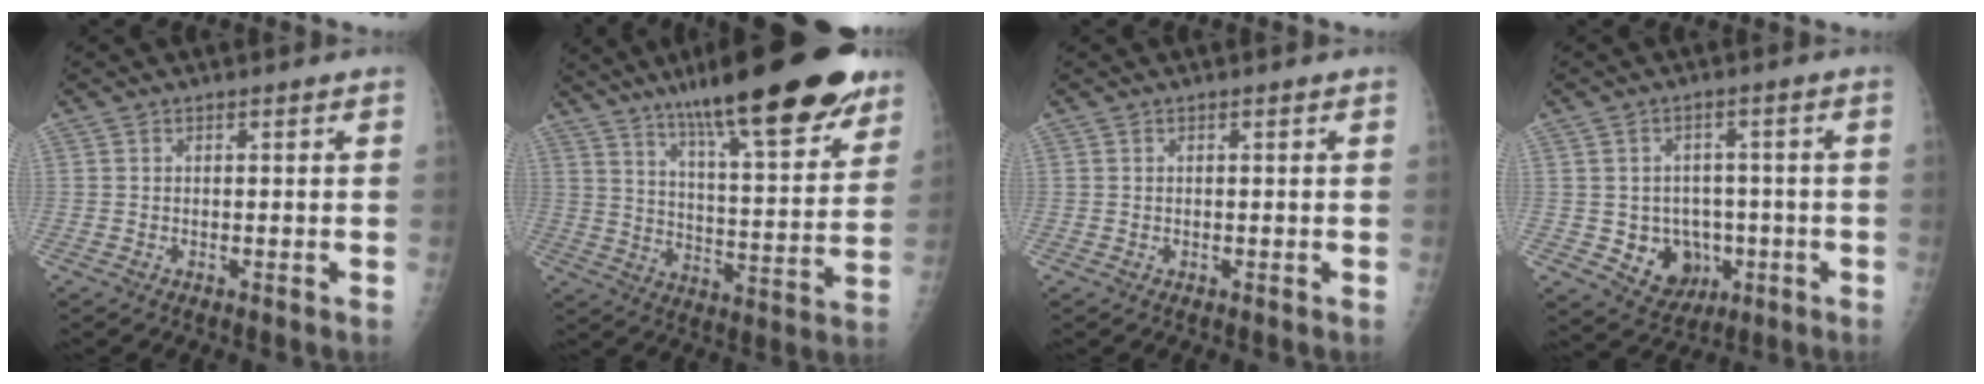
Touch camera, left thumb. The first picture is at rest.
{"total": 25.6, "force": [17.2, 5.7, 18.1], "torque": [-0.247, -0.049, 0.263]}
{"total": 0.0}
{"total": 8.5, "force": [-1.8, 7.4, 3.8], "torque": [-0.022, 0.011, -0.012]}